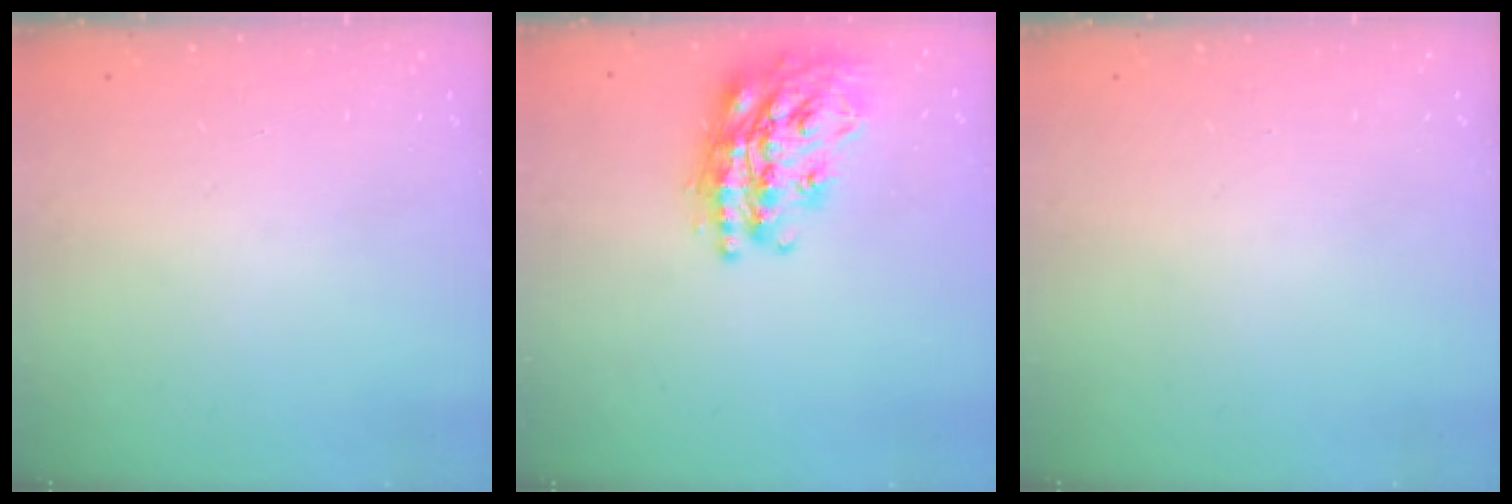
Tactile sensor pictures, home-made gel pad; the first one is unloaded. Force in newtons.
{"total": 23.5, "press": 23.4, "slide": 2.0}
{"total": 0.0}